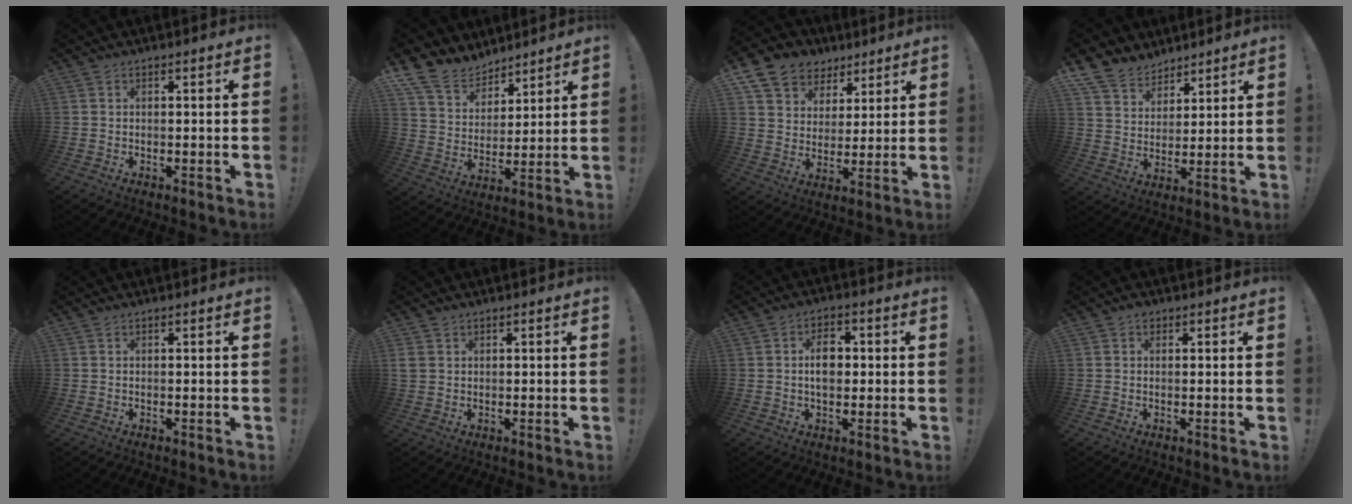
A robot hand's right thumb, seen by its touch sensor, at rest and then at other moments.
{"total": 13.4, "force": [10.4, 7.9, 3.0], "torque": [-0.067, -0.081, 0.201]}
{"total": 11.1, "force": [6.9, 8.3, 2.9], "torque": [-0.049, -0.049, 0.137]}
{"total": 9.9, "force": [7.7, 6.1, 1.3], "torque": [-0.035, -0.066, 0.153]}
{"total": 0.0}
{"total": 2.5, "force": [1.2, 2.0, 1.0], "torque": [-0.012, 0.001, 0.023]}
{"total": 7.0, "force": [0.4, 4.8, 5.0], "torque": [-0.074, 0.004, 0.002]}
{"total": 1.1, "force": [0.5, 0.8, 0.5], "torque": [-0.002, 0.001, 0.009]}